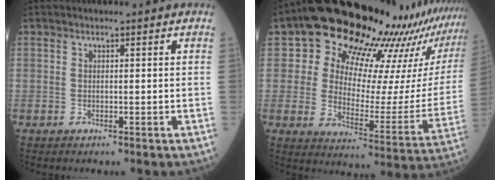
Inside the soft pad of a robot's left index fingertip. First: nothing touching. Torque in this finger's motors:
{"motor_torque": [2.06, -0.08, 1.05, 0.21]}